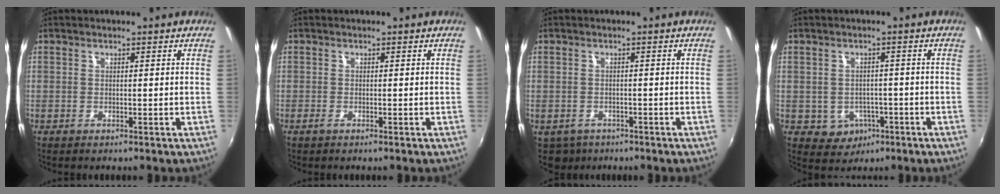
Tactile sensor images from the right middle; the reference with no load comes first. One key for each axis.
{"total": 0.8, "fx": -0.6, "fy": 0.1, "fz": 0.5, "tx": -0.011, "ty": -0.003, "tz": -0.013}
{"total": 3.6, "fx": -2.0, "fy": 2.8, "fz": 1.1, "tx": -0.027, "ty": -0.008, "tz": -0.026}
{"total": 5.0, "fx": -1.9, "fy": 4.4, "fz": 1.3, "tx": -0.040, "ty": 0.007, "tz": -0.013}